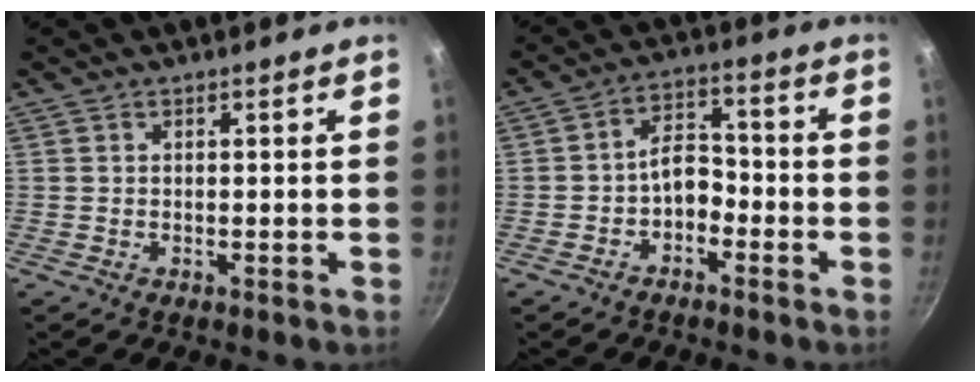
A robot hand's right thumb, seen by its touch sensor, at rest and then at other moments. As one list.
[{"total": 5.9, "force": [-2.5, 3.9, 3.7], "torque": [-0.038, 0.042, -0.046]}]